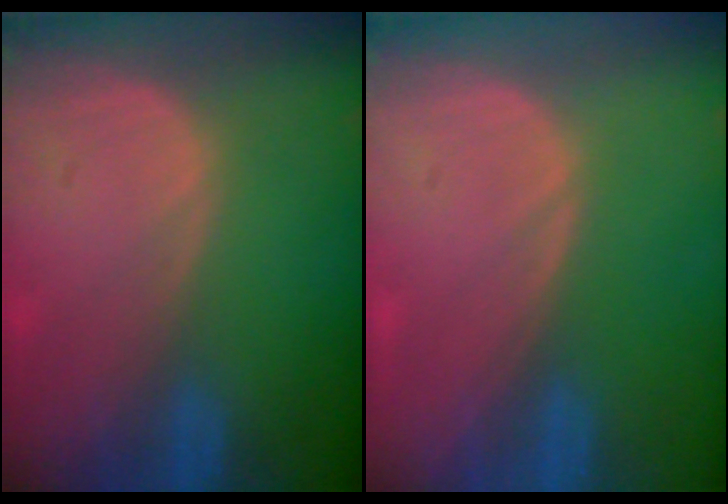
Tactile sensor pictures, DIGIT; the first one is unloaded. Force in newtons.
{"total": 0.0}